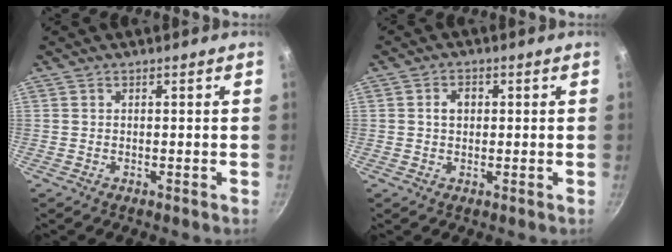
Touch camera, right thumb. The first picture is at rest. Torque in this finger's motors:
{"motor_torque": [0.11, 1.45, 0.51, 0.33, 0.08]}